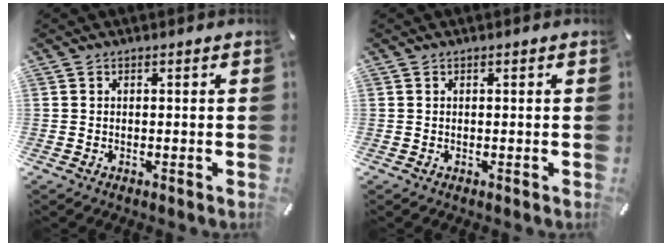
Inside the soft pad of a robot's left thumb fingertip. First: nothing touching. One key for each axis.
{"total": 0.0}